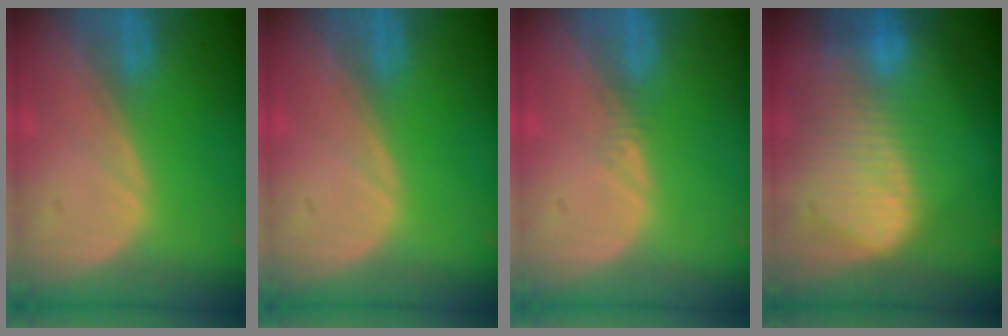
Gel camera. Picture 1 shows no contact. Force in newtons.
{"total": 0.0}
{"total": 0.9, "press": 0.8, "slide": 0.4}
{"total": 10.5, "press": 9.0, "slide": 5.3}